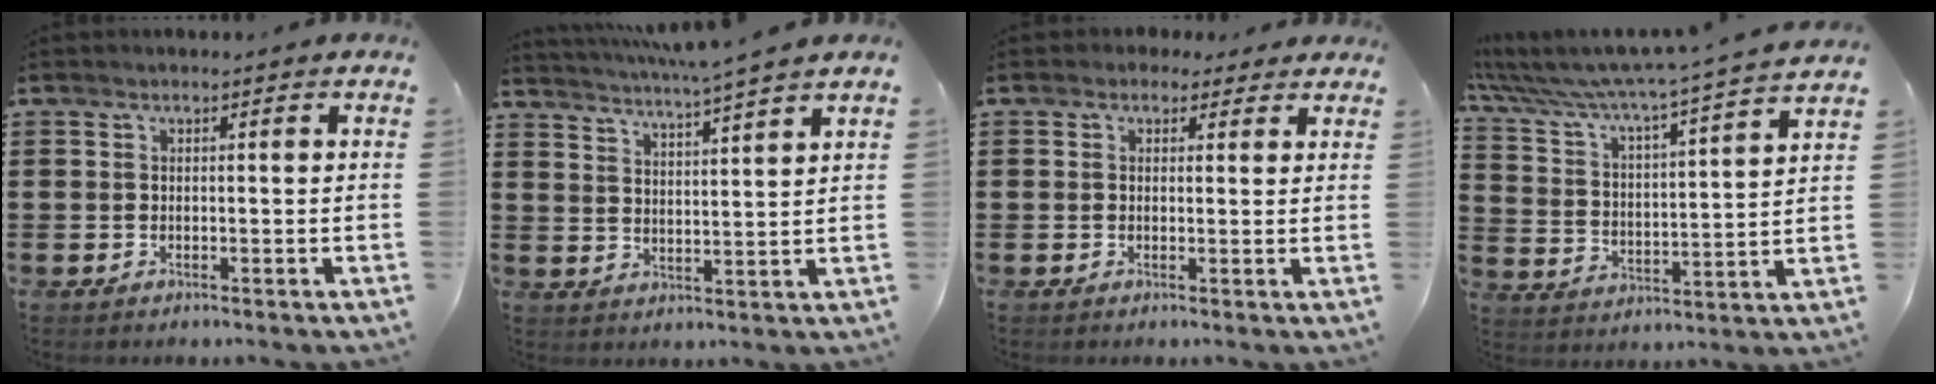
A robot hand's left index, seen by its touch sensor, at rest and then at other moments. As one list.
[{"total": 4.0, "force": [3.7, -1.2, 1.2], "torque": [-0.037, -0.030, 0.060]}, {"total": 1.9, "force": [1.1, 1.5, 0.3], "torque": [-0.012, 0.009, 0.020]}, {"total": 5.7, "force": [5.4, -0.3, 1.9], "torque": [-0.067, -0.051, 0.082]}]